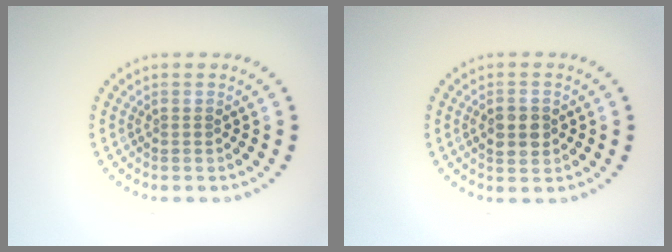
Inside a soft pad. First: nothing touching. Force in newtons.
{"total": 2.9, "press": 2.9, "slide": 0.1}